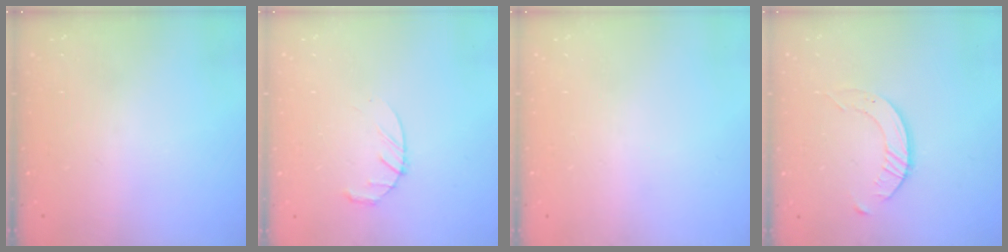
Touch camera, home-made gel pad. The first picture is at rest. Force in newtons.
{"total": 4.4, "press": 4.4, "slide": 0.7}
{"total": 0.0}
{"total": 3.5, "press": 3.5, "slide": 0.5}